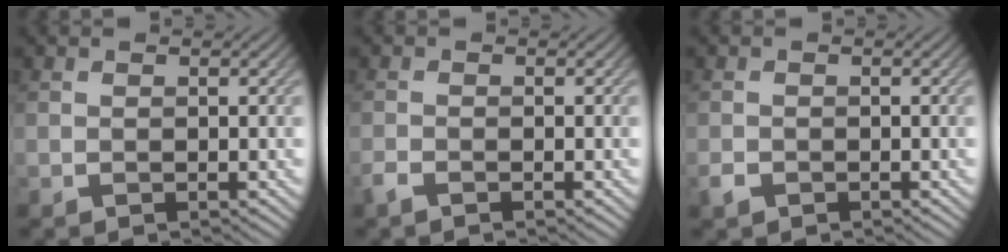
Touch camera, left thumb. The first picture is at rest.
{"total": 1.2, "force": [-1.0, 0.2, 0.6], "torque": [-0.018, -0.003, -0.023]}
{"total": 1.2, "force": [-0.8, 0.8, 0.5], "torque": [-0.013, -0.003, -0.018]}